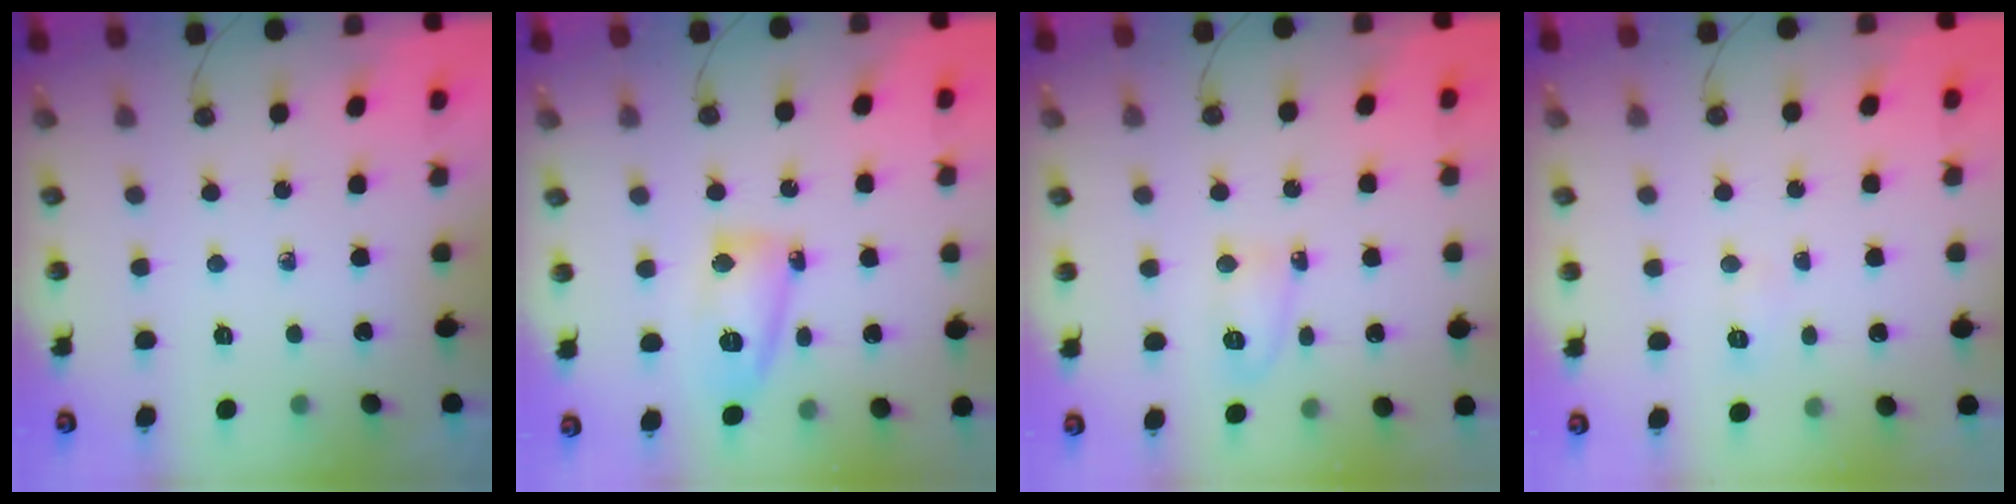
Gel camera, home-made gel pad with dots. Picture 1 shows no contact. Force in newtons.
{"total": 11.3, "press": 11.2, "slide": 1.3}
{"total": 5.1, "press": 5.1, "slide": 0.8}
{"total": 4.4, "press": 4.3, "slide": 0.6}